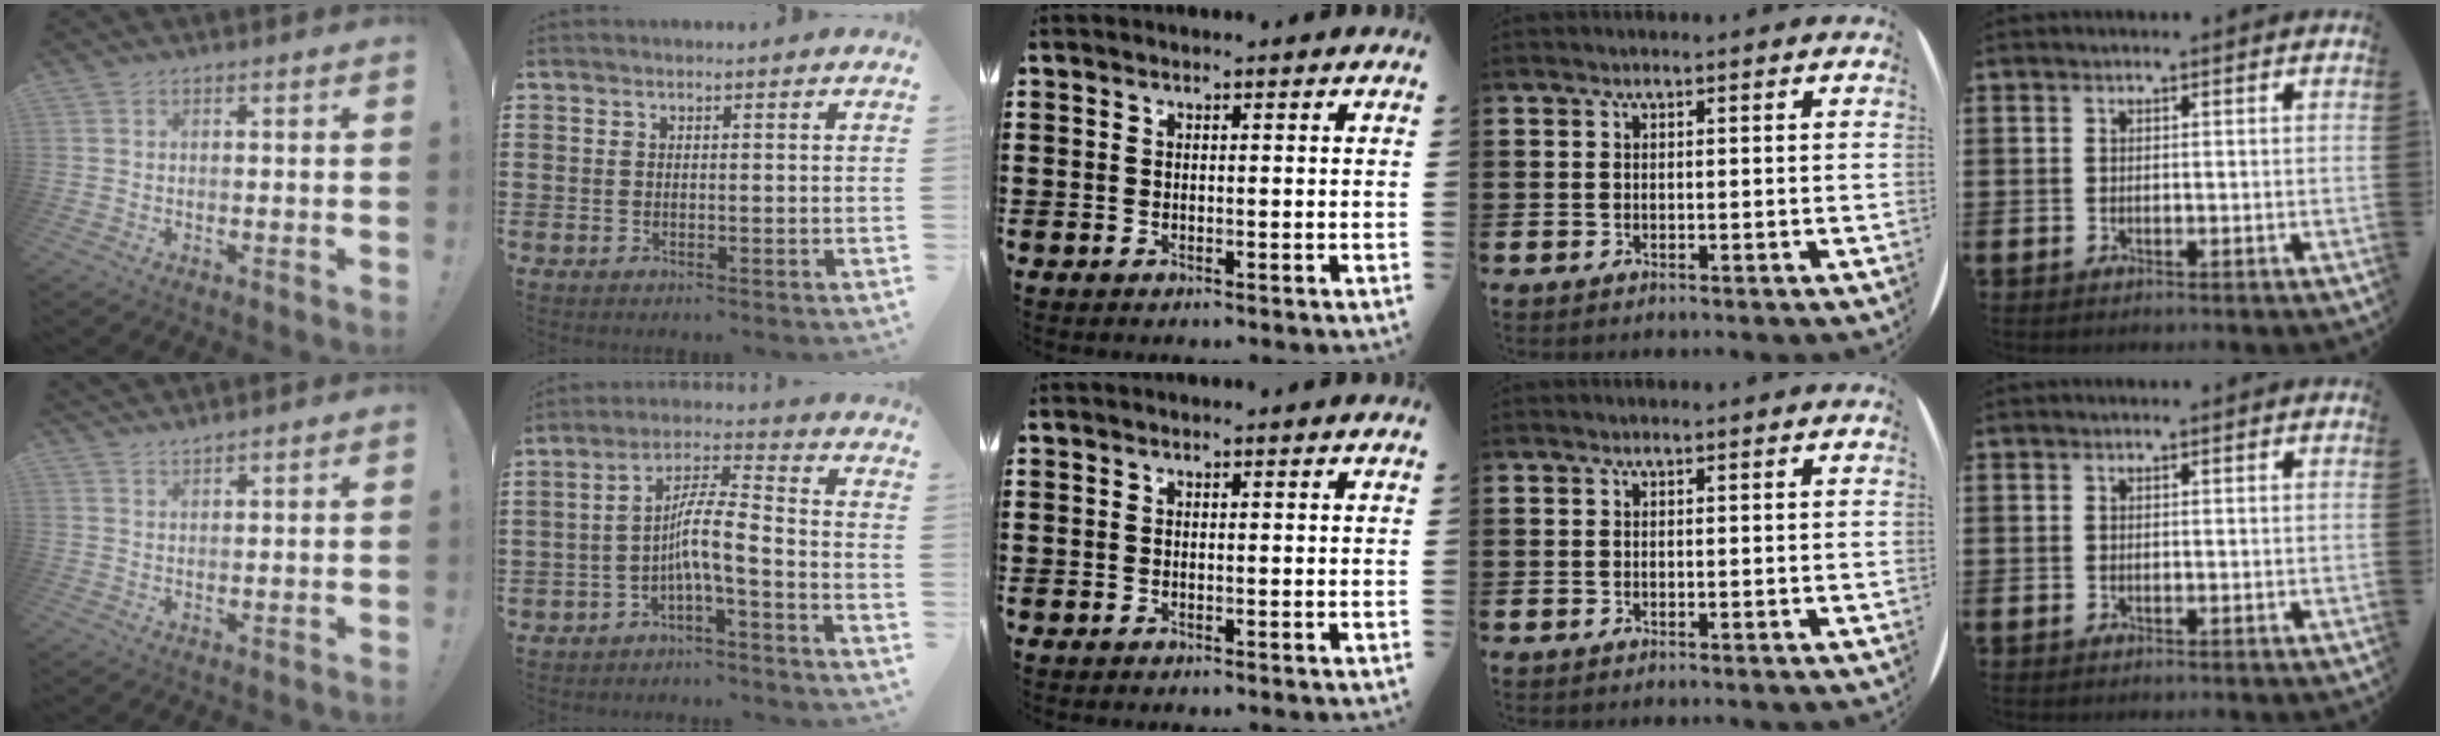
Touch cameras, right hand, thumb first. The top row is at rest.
{"thumb": {"total": 2.4, "force": [2.3, 0.1, 0.3], "torque": [-0.003, -0.019, 0.044]}, "index": {"total": 7.1, "force": [-2.8, 0.6, 6.4], "torque": [-0.122, -0.005, -0.056]}}